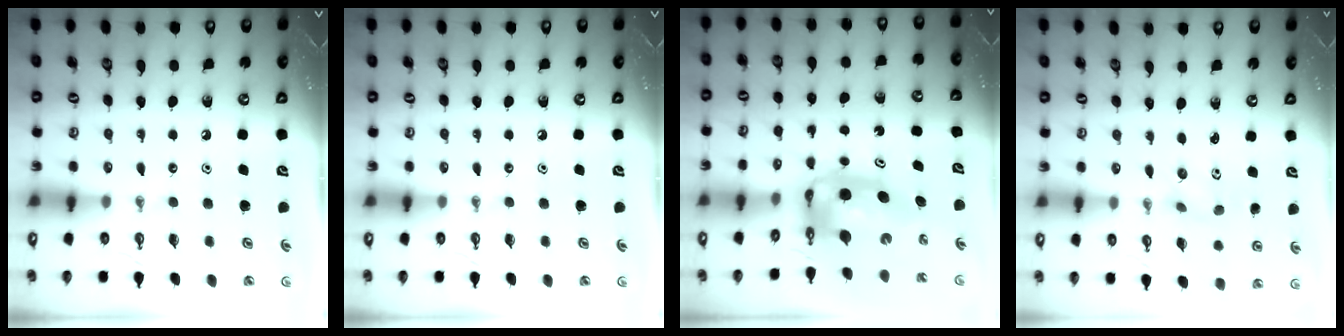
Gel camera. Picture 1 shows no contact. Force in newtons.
{"total": 0.0}
{"total": 8.0, "press": 8.0, "slide": 0.7}
{"total": 3.8, "press": 3.5, "slide": 1.5}